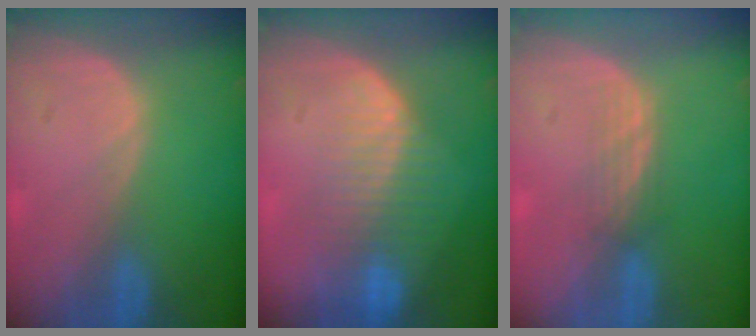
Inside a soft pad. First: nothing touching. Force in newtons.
{"total": 8.4, "press": 7.1, "slide": 4.4}
{"total": 2.4, "press": 2.3, "slide": 0.5}